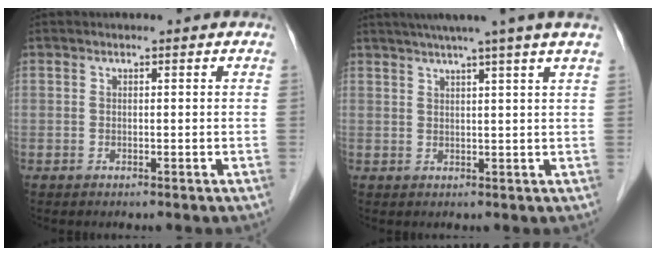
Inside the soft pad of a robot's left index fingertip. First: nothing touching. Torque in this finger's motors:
{"motor_torque": [1.05, -1.09, 0.60, 0.14]}